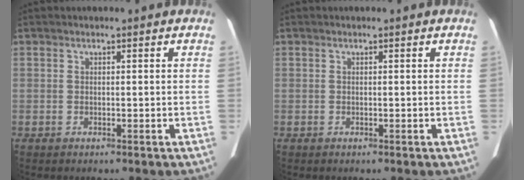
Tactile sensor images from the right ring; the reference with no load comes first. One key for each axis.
{"total": 0.0}